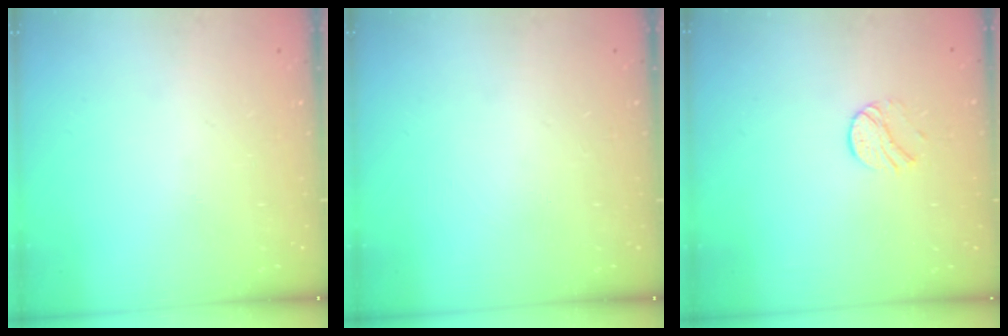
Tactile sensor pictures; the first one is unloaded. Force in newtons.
{"total": 0.0}
{"total": 8.1, "press": 8.1, "slide": 0.6}